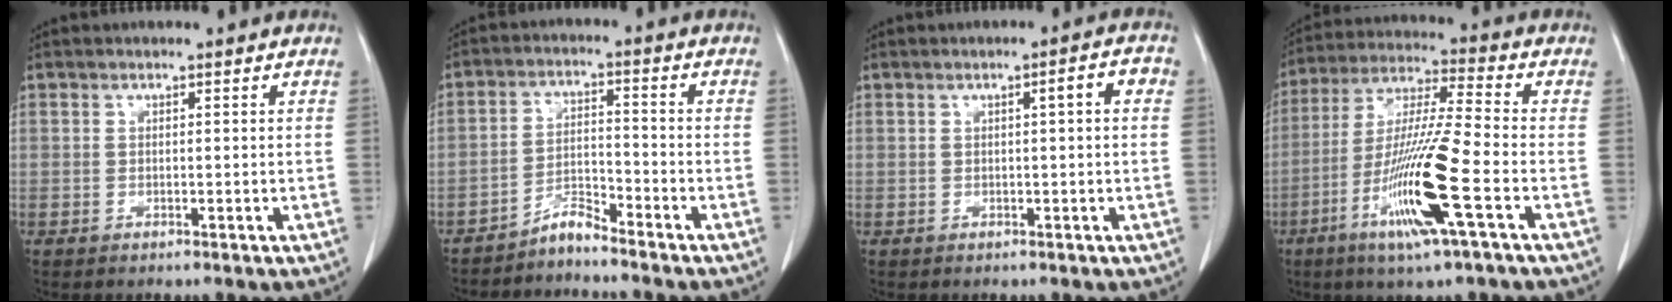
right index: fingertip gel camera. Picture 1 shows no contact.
{"total": 3.5, "force": [-3.4, 0.3, 0.8], "torque": [-0.011, -0.008, -0.065]}
{"total": 3.0, "force": [0.5, 0.3, 2.9], "torque": [-0.039, 0.010, 0.005]}
{"total": 15.1, "force": [-5.7, -0.3, 14.0], "torque": [-0.284, -0.018, -0.109]}